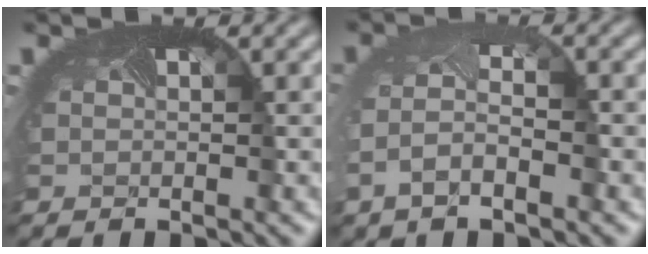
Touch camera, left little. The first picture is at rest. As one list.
[{"total": 3.3, "force": [-1.5, 1.2, 2.7], "torque": [-0.064, -0.004, -0.028]}]